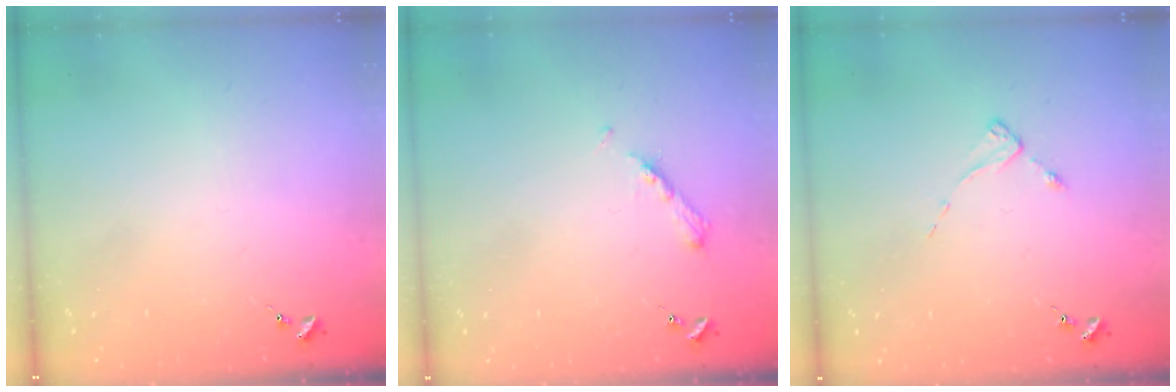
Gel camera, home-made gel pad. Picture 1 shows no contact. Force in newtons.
{"total": 4.9, "press": 4.9, "slide": 0.6}
{"total": 2.1, "press": 2.0, "slide": 0.4}